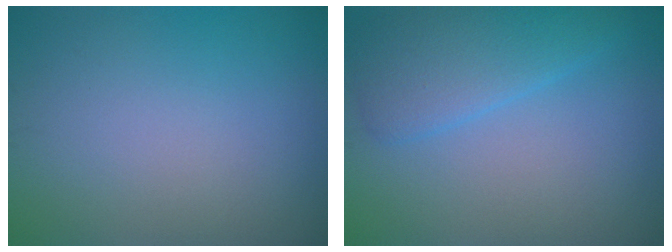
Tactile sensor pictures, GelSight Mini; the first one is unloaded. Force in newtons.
{"total": 3.7, "press": 3.7, "slide": 0.1}